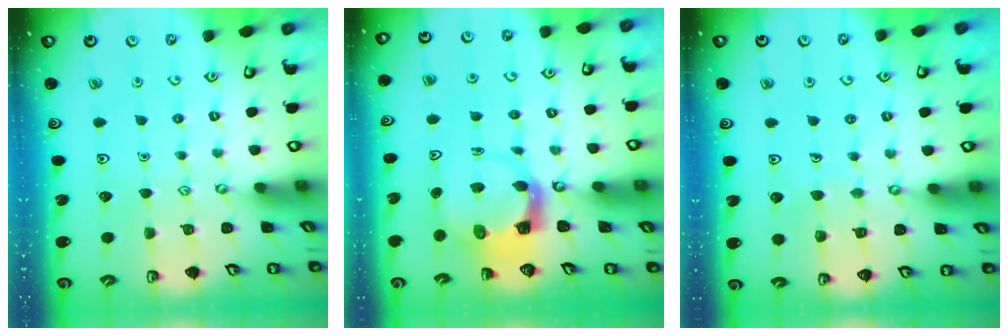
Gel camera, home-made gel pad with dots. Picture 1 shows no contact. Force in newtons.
{"total": 3.7, "press": 3.6, "slide": 0.5}
{"total": 5.2, "press": 5.2, "slide": 0.3}